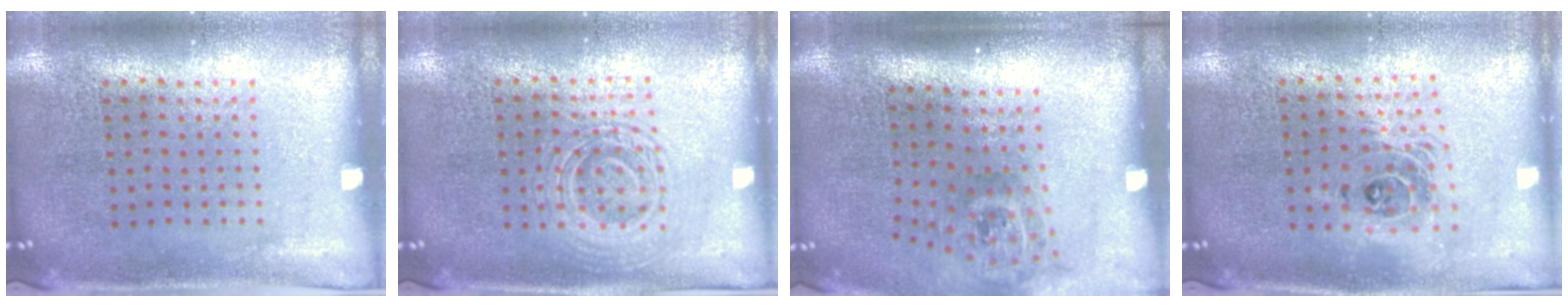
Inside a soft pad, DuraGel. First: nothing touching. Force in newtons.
{"total": 2.9, "press": 2.8, "slide": 0.6}
{"total": 1.9, "press": 1.3, "slide": 1.4}
{"total": 1.7, "press": 1.4, "slide": 0.9}